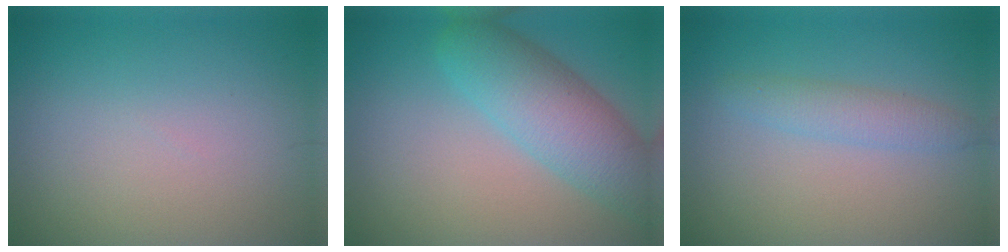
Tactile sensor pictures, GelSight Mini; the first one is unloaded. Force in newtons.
{"total": 6.4, "press": 6.4, "slide": 0.2}
{"total": 2.2, "press": 2.2, "slide": 0.1}